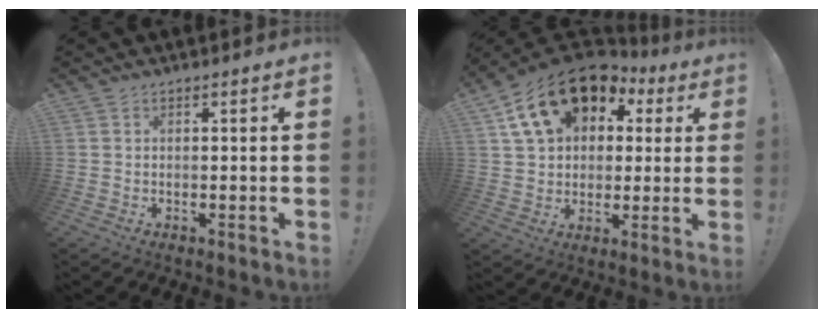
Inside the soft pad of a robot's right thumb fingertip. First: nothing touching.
{"total": 19.5, "force": [9.6, 13.0, 10.9], "torque": [-0.170, -0.042, 0.184]}